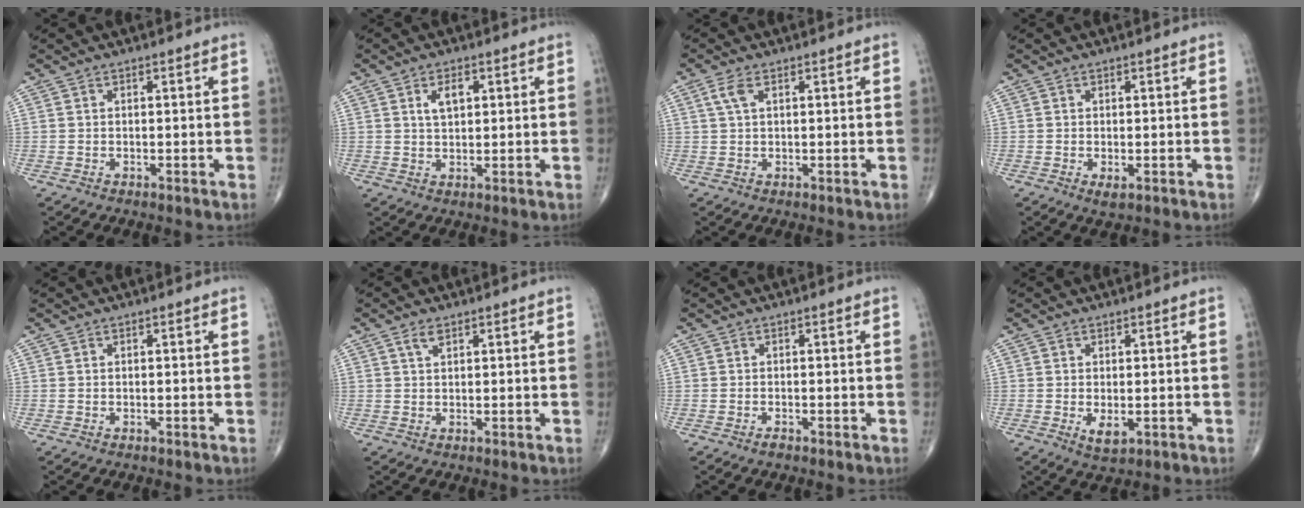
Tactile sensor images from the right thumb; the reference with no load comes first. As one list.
[{"total": 3.8, "force": [1.3, 2.1, 2.9], "torque": [-0.044, -0.004, 0.024]}, {"total": 2.7, "force": [1.1, 1.2, 2.2], "torque": [-0.054, 0.012, 0.026]}, {"total": 1.6, "force": [-0.5, 0.7, 1.4], "torque": [-0.022, -0.004, -0.004]}, {"total": 0.0}, {"total": 1.9, "force": [1.1, 0.9, 1.3], "torque": [-0.026, 0.002, 0.023]}, {"total": 0.9, "force": [-0.7, 0.3, 0.5], "torque": [-0.010, 0.003, -0.012]}, {"total": 3.0, "force": [-0.6, 1.5, 2.6], "torque": [-0.038, -0.007, -0.002]}]